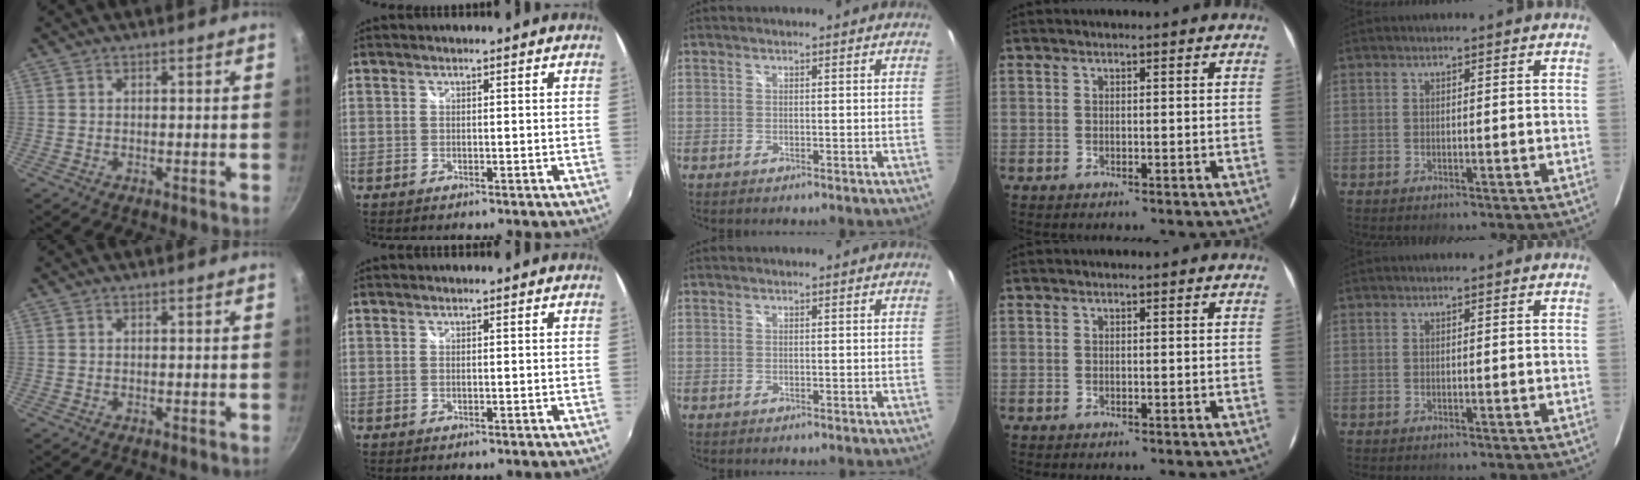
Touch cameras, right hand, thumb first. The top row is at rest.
{}